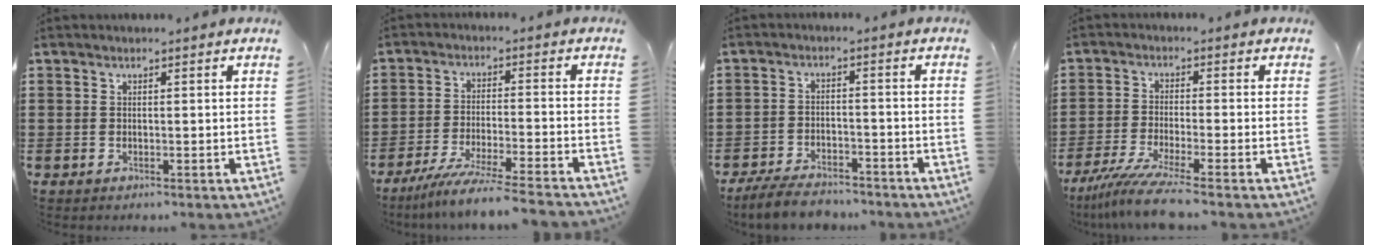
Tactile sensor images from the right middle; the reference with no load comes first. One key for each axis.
{"total": 7.2, "fx": -6.4, "fy": -0.6, "fz": 3.2, "tx": -0.063, "ty": -0.017, "tz": -0.120}
{"total": 5.1, "fx": -4.8, "fy": 1.0, "fz": 1.5, "tx": -0.037, "ty": 0.000, "tz": -0.094}
{"total": 6.7, "fx": -5.2, "fy": -0.1, "fz": 4.3, "tx": -0.104, "ty": -0.026, "tz": -0.102}